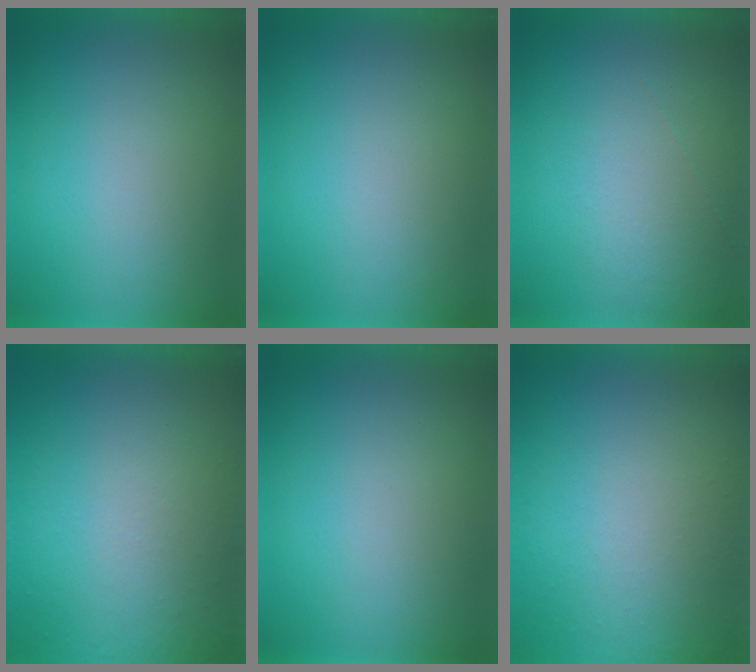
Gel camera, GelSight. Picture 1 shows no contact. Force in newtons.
{"total": 0.0}
{"total": 1.0}
{"total": 8.7}
{"total": 0.0}
{"total": 9.5}